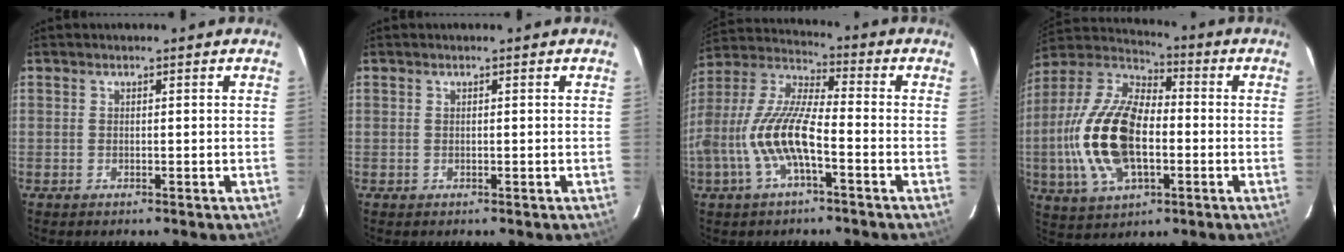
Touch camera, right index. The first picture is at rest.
{"total": 0.0}
{"total": 14.0, "force": [-4.6, 3.9, 12.6], "torque": [-0.262, -0.002, -0.089]}
{"total": 19.8, "force": [-3.0, 10.2, 16.8], "torque": [-0.360, 0.003, -0.055]}